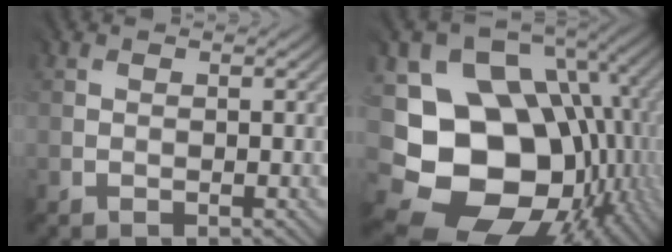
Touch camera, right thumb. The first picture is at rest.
{"total": 18.9, "force": [-2.8, 15.2, 10.9], "torque": [-0.195, -0.035, -0.023]}